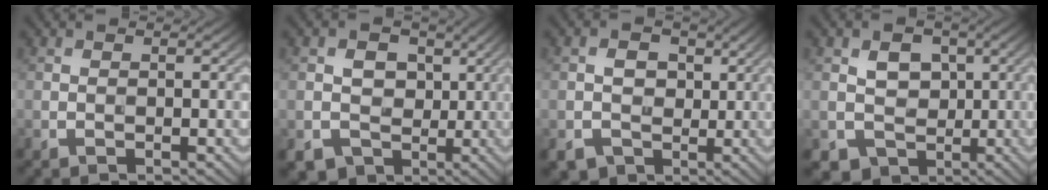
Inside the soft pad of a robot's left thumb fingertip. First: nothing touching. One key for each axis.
{"total": 6.7, "fx": -0.2, "fy": 6.1, "fz": 2.6, "tx": -0.043, "ty": 0.003, "tz": -0.016}
{"total": 4.4, "fx": -0.3, "fy": 4.1, "fz": 1.6, "tx": -0.026, "ty": -0.001, "tz": -0.014}
{"total": 5.4, "fx": -0.2, "fy": 4.8, "fz": 2.5, "tx": -0.050, "ty": -0.004, "tz": -0.007}